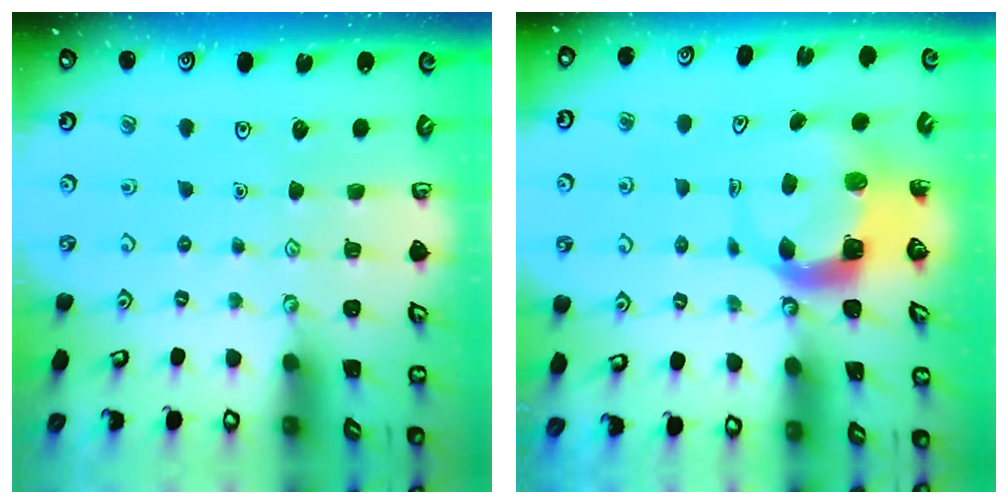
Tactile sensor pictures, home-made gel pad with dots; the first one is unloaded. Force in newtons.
{"total": 6.2, "press": 6.1, "slide": 0.9}